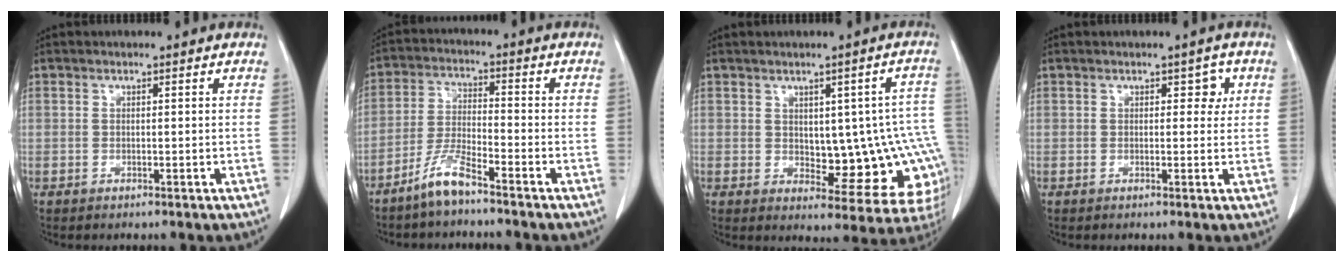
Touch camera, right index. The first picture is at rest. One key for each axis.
{"total": 6.2, "fx": -4.9, "fy": 0.4, "fz": 3.7, "tx": -0.088, "ty": -0.012, "tz": -0.101}
{"total": 12.6, "fx": -0.6, "fy": 5.3, "fz": 11.5, "tx": -0.107, "ty": 0.020, "tz": 0.006}
{"total": 2.1, "fx": 0.6, "fy": 1.4, "fz": 1.5, "tx": -0.011, "ty": 0.008, "tz": 0.004}